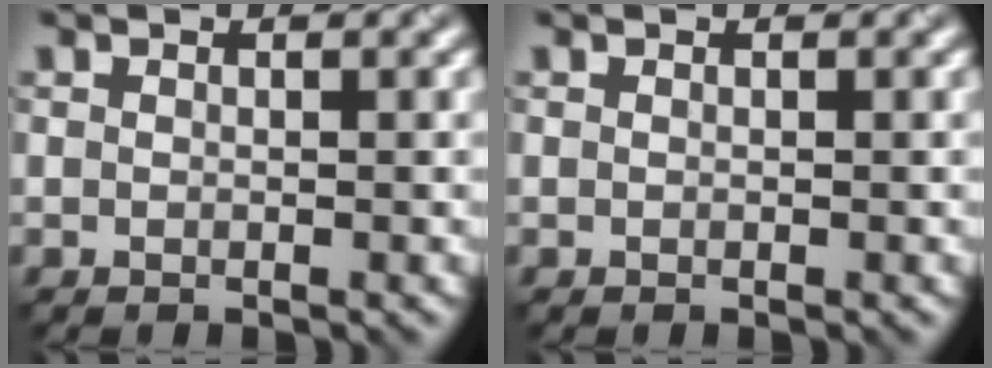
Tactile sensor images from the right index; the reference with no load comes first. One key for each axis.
{"total": 0.0}